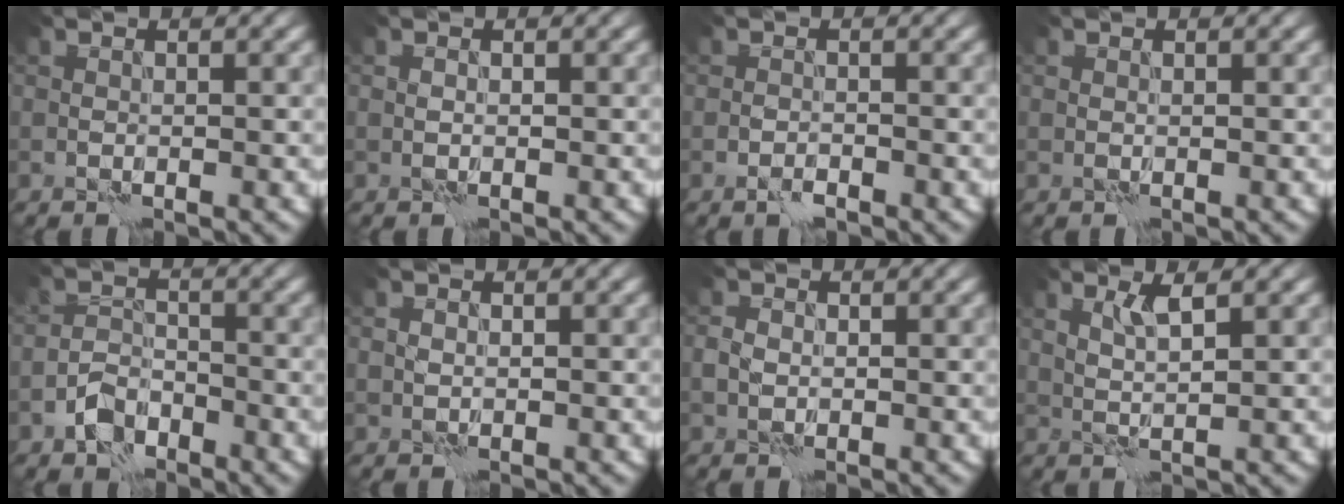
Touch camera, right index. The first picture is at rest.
{"total": 0.0}
{"total": 1.2, "force": [-0.9, 0.4, 0.6], "torque": [-0.012, 0.004, -0.020]}
{"total": 0.0}
{"total": 3.1, "force": [-2.2, 1.8, 1.3], "torque": [-0.019, 0.008, -0.047]}
{"total": 0.0}
{"total": 1.1, "force": [-0.1, 0.9, 0.5], "torque": [-0.012, 0.001, -0.007]}
{"total": 1.8, "force": [1.0, 0.0, 1.4], "torque": [-0.033, 0.001, 0.019]}